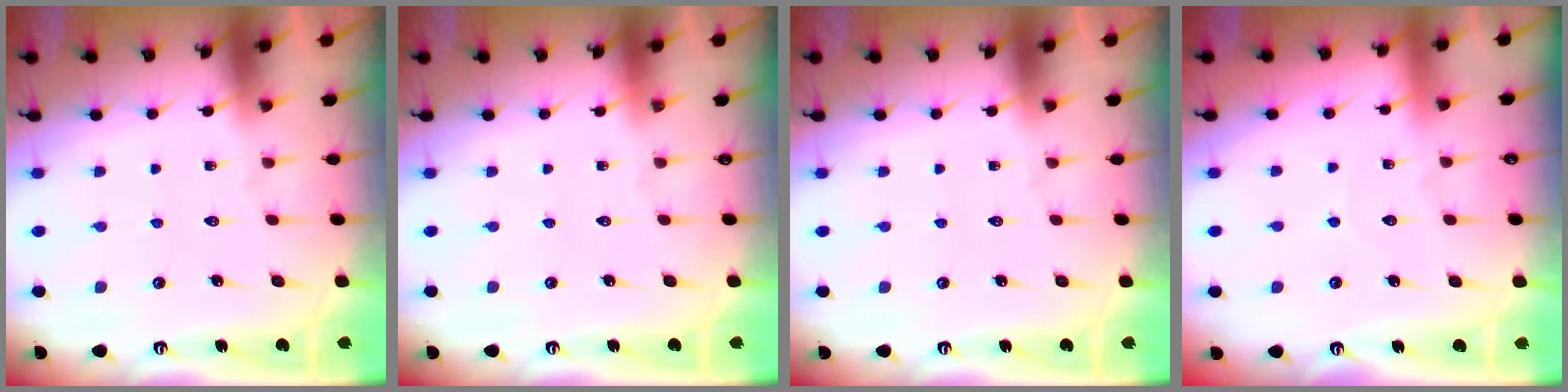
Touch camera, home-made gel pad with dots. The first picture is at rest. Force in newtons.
{"total": 0.0}
{"total": 0.0}
{"total": 3.2, "press": 3.2, "slide": 0.3}